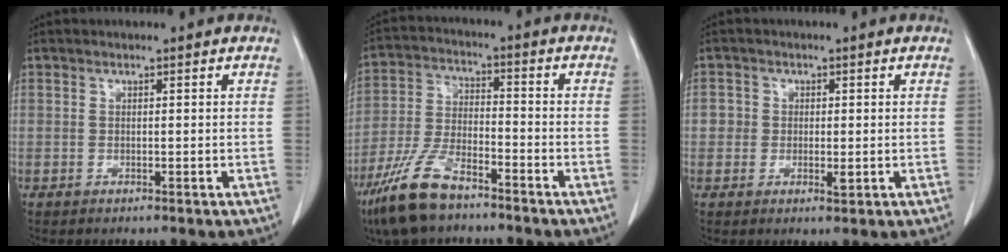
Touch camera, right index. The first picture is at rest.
{"total": 11.0, "force": [-7.9, 3.6, 6.8], "torque": [-0.150, -0.014, -0.154]}
{"total": 2.8, "force": [-0.1, 2.4, 1.4], "torque": [-0.009, 0.004, -0.001]}